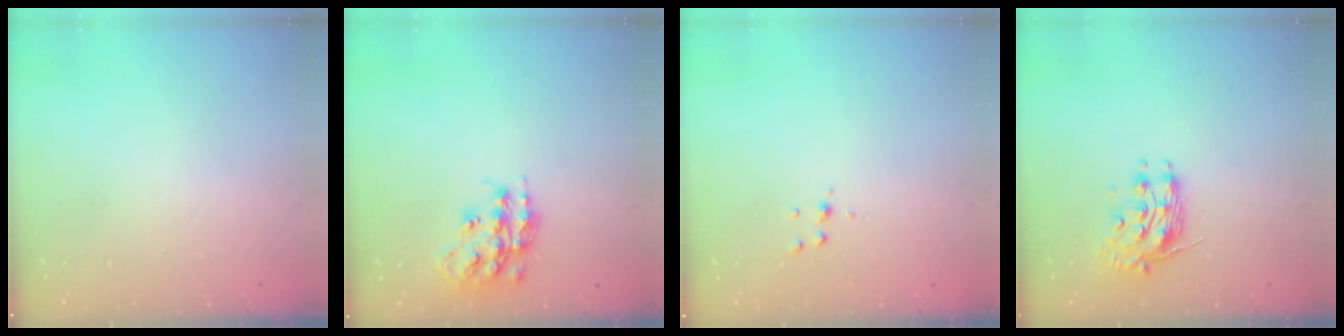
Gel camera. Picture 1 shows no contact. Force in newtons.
{"total": 16.1, "press": 16.1, "slide": 1.0}
{"total": 3.8, "press": 3.8, "slide": 0.4}
{"total": 9.8, "press": 9.7, "slide": 0.8}